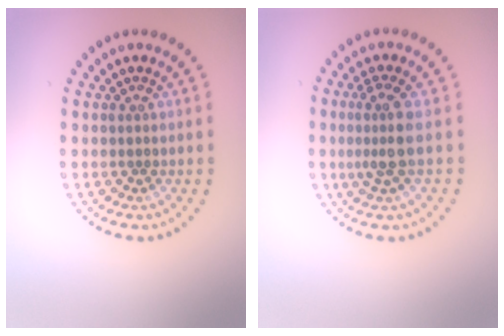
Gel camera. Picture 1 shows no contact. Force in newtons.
{"total": 2.6, "press": 2.0, "slide": 1.7}